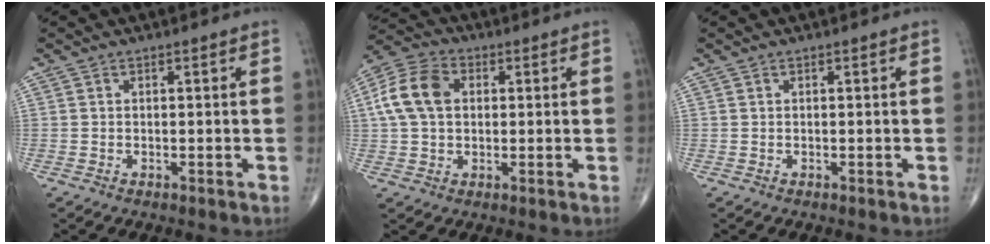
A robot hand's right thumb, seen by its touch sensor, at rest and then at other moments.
{"total": 10.6, "force": [1.7, 7.5, 7.3], "torque": [-0.141, 0.022, 0.024]}
{"total": 0.0}